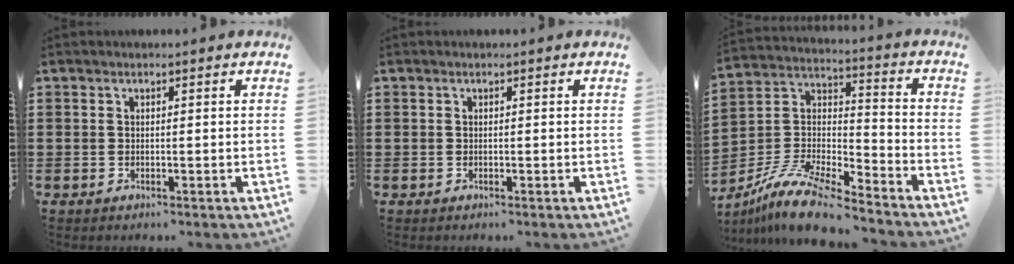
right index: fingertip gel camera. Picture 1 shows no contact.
{"total": 0.0}
{"total": 12.2, "force": [-10.4, 2.2, 5.9], "torque": [-0.124, 0.024, -0.206]}